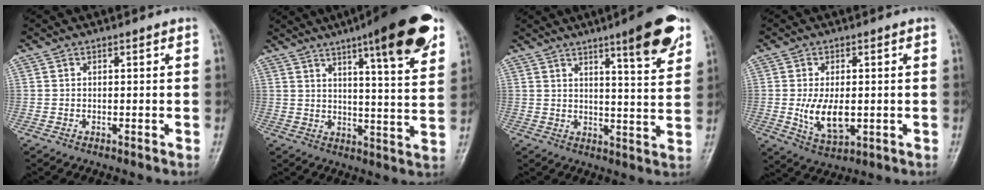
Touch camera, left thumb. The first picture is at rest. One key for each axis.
{"total": 17.8, "fx": 10.2, "fy": 3.2, "fz": 14.1, "tx": -0.174, "ty": -0.040, "tz": 0.141}
{"total": 11.6, "fx": 6.9, "fy": 1.9, "fz": 9.1, "tx": -0.108, "ty": -0.033, "tz": 0.091}
{"total": 8.1, "fx": -0.9, "fy": 4.4, "fz": 6.8, "tx": -0.117, "ty": -0.008, "tz": -0.007}